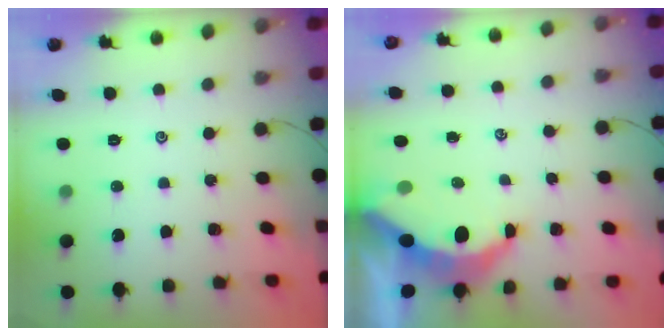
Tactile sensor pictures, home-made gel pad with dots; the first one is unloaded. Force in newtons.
{"total": 7.4, "press": 7.3, "slide": 0.8}